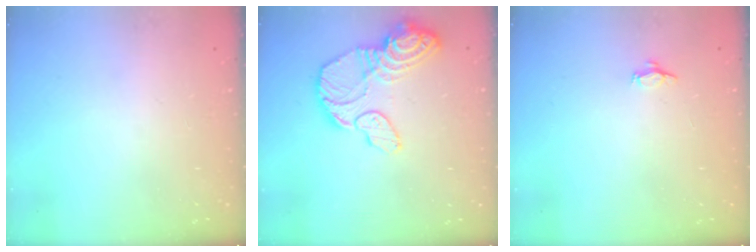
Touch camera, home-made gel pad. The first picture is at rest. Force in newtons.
{"total": 15.8, "press": 15.7, "slide": 1.4}
{"total": 3.8, "press": 3.8, "slide": 0.3}